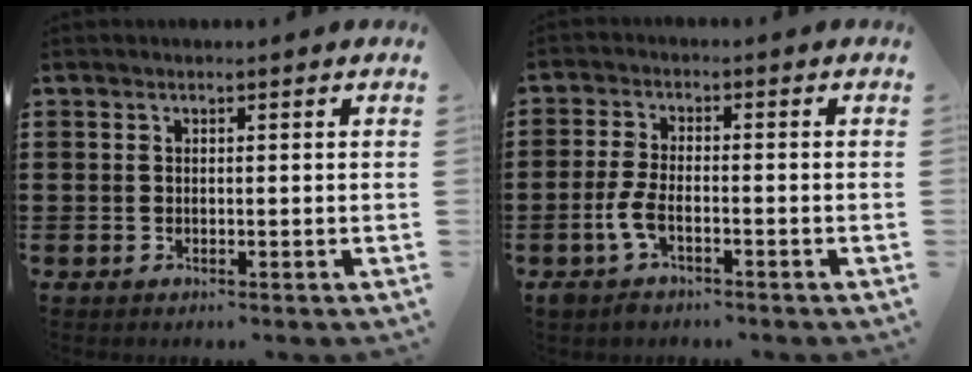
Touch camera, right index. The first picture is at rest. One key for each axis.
{"total": 4.4, "fx": -2.0, "fy": 1.6, "fz": 3.6, "tx": -0.091, "ty": -0.006, "tz": -0.043}